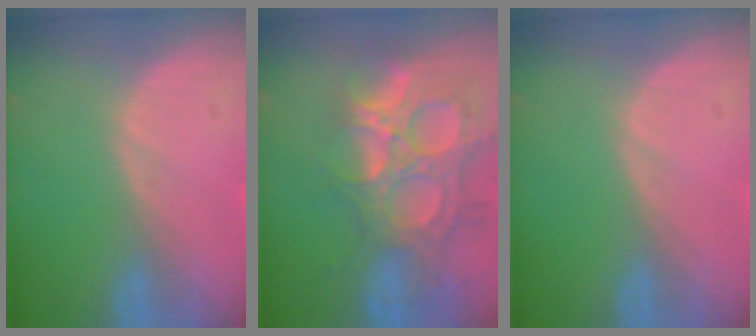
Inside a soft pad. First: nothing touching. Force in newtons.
{"total": 14.1, "press": 11.9, "slide": 7.6}
{"total": 0.0}